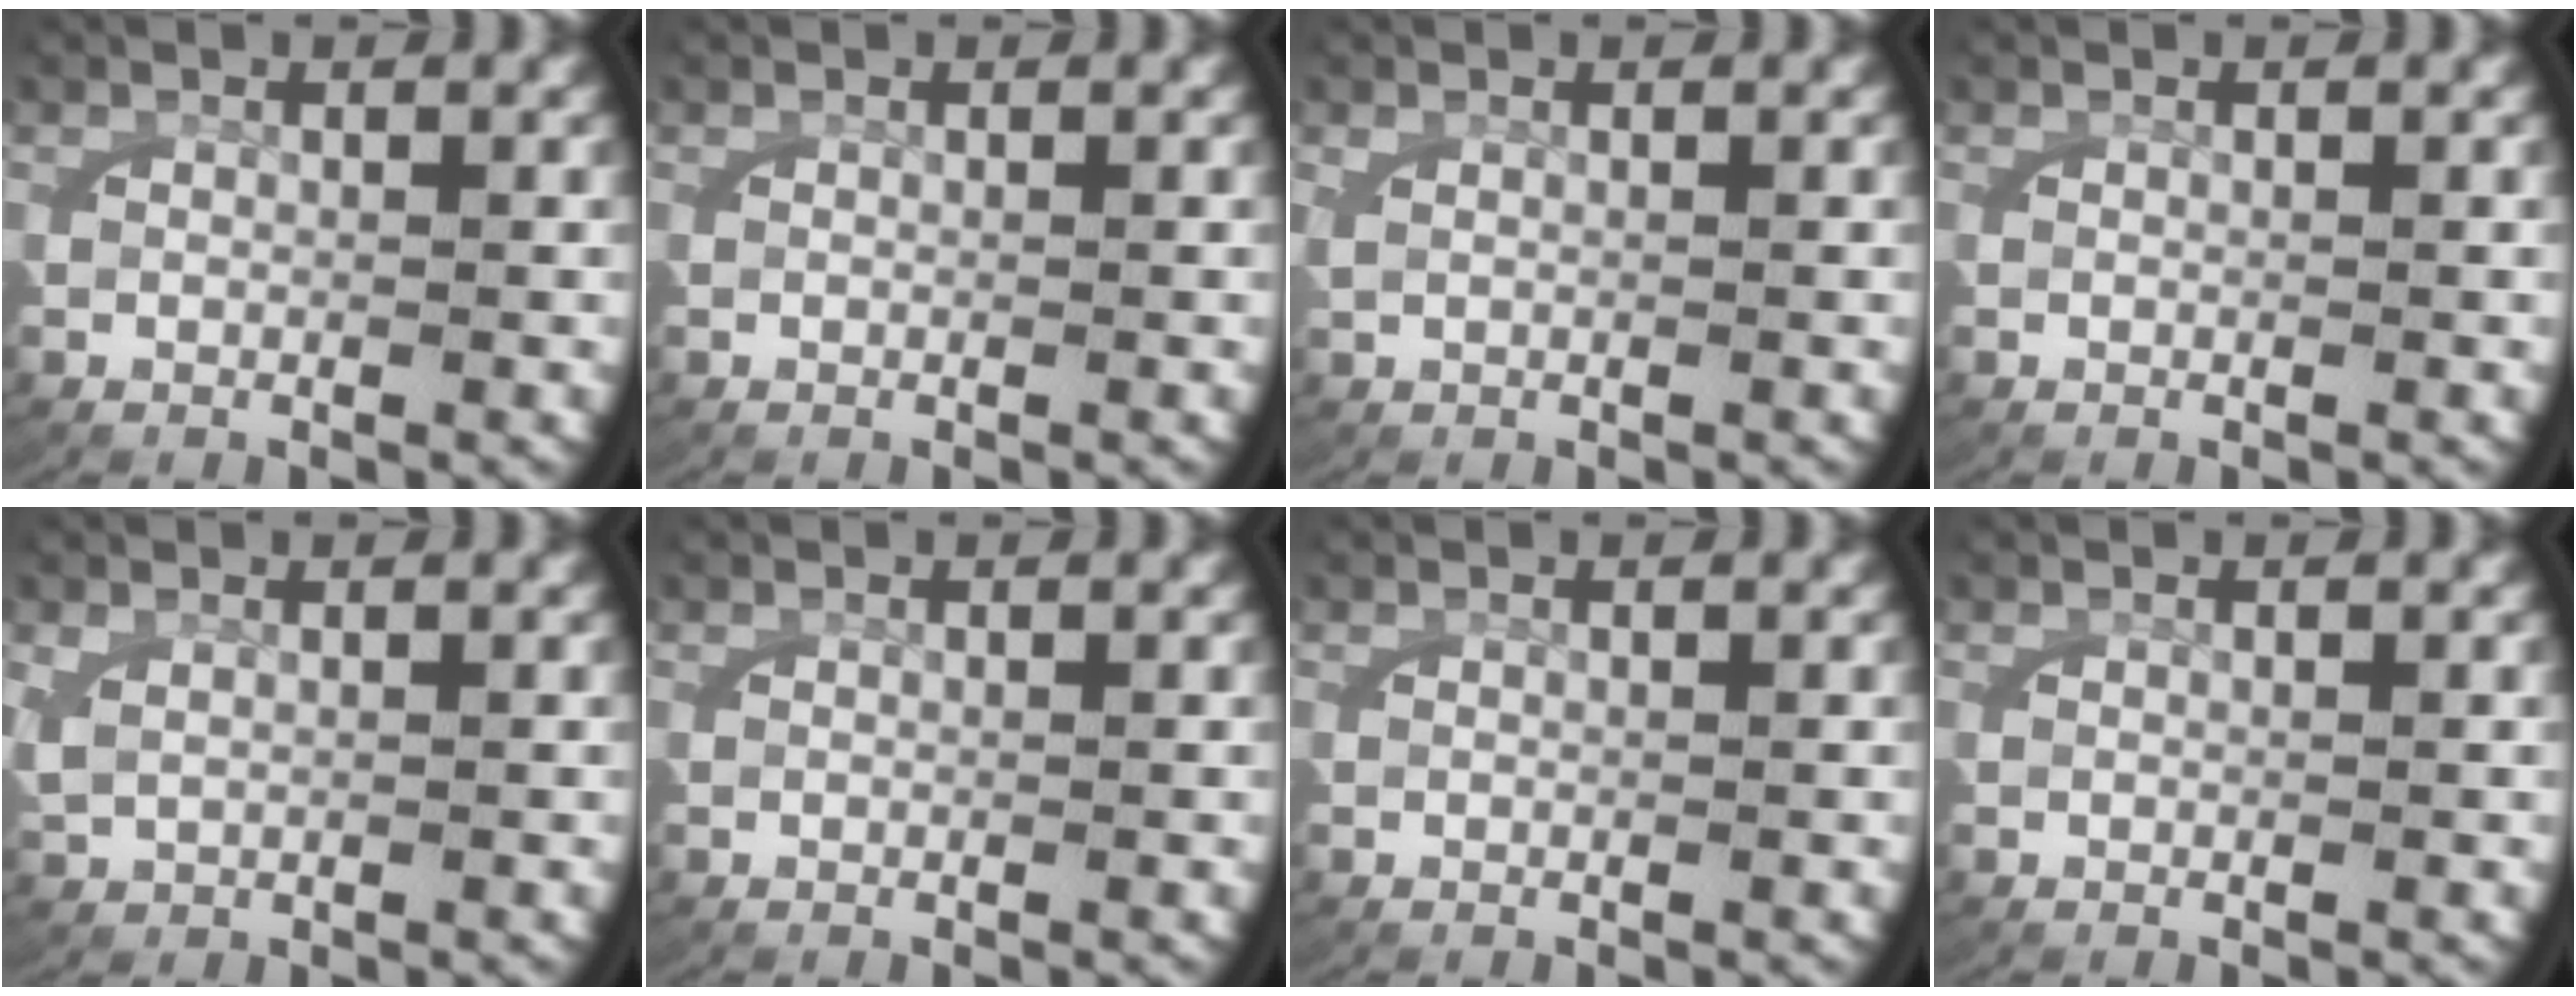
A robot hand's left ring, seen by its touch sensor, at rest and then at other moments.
{"total": 0.0}
{"total": 0.6, "force": [0.5, 0.0, 0.4], "torque": [-0.014, 0.000, 0.014]}
{"total": 0.0}
{"total": 1.4, "force": [0.6, 0.8, 0.9], "torque": [-0.030, -0.002, 0.021]}
{"total": 0.0}
{"total": 0.0}
{"total": 0.0}